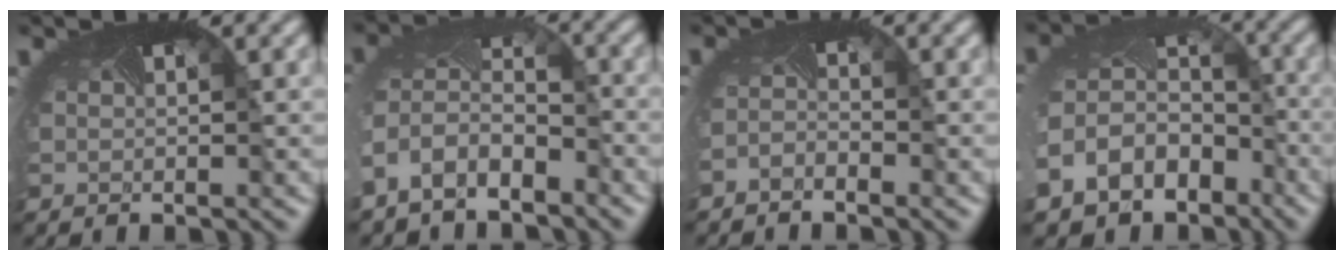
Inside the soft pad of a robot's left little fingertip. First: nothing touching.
{"total": 5.8, "force": [-3.6, 3.7, 2.5], "torque": [-0.077, -0.020, -0.067]}
{"total": 1.4, "force": [-1.4, -0.1, -0.3], "torque": [-0.020, -0.015, -0.027]}
{"total": 11.8, "force": [-6.4, 9.2, 3.9], "torque": [-0.131, -0.049, -0.093]}